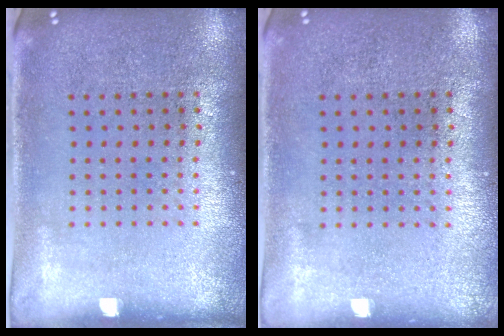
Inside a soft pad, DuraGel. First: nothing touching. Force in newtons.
{"total": 0.0}